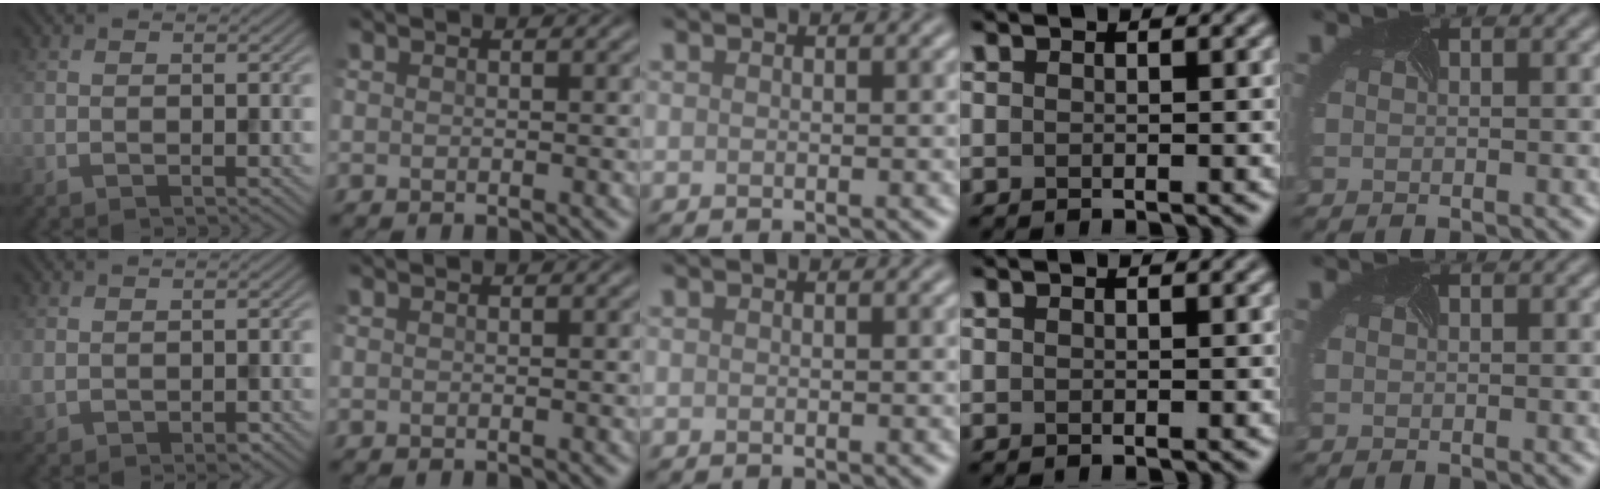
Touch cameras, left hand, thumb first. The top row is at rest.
{"thumb": {"total": 1.5, "force": [-0.1, 1.0, 1.1], "torque": [-0.029, -0.008, 0.004]}}